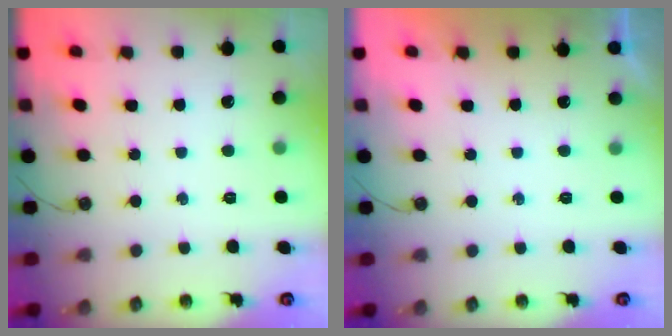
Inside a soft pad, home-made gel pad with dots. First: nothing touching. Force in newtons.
{"total": 0.0}